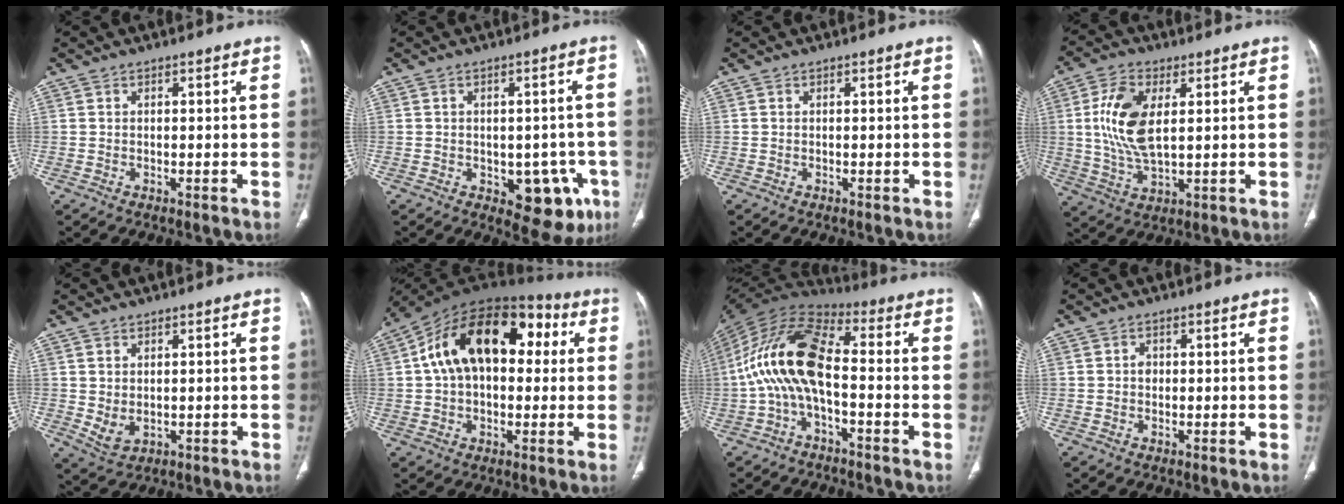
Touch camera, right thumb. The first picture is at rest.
{"total": 10.6, "force": [-3.8, 6.3, 7.6], "torque": [-0.051, 0.011, -0.036]}
{"total": 0.0}
{"total": 11.7, "force": [2.3, 5.7, 9.9], "torque": [-0.205, -0.008, 0.048]}
{"total": 3.6, "force": [0.4, 2.5, 2.6], "torque": [-0.047, -0.007, 0.022]}
{"total": 21.6, "force": [4.4, 13.2, 16.5], "torque": [-0.247, 0.047, 0.060]}
{"total": 15.3, "force": [-2.1, 7.1, 13.3], "torque": [-0.260, 0.052, -0.052]}
{"total": 1.4, "force": [0.2, 1.1, 0.8], "torque": [-0.008, 0.003, 0.002]}